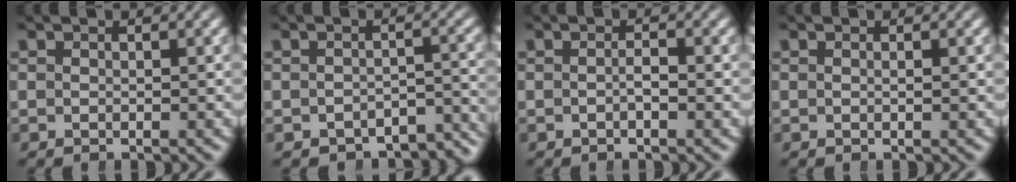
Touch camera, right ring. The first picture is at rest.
{"total": 6.0, "force": [-5.6, 1.8, 1.1], "torque": [0.014, -0.013, -0.081]}
{"total": 1.0, "force": [-0.3, 0.0, 0.9], "torque": [-0.009, 0.002, -0.006]}
{"total": 0.6, "force": [0.1, -0.5, 0.2], "torque": [0.001, 0.000, 0.003]}